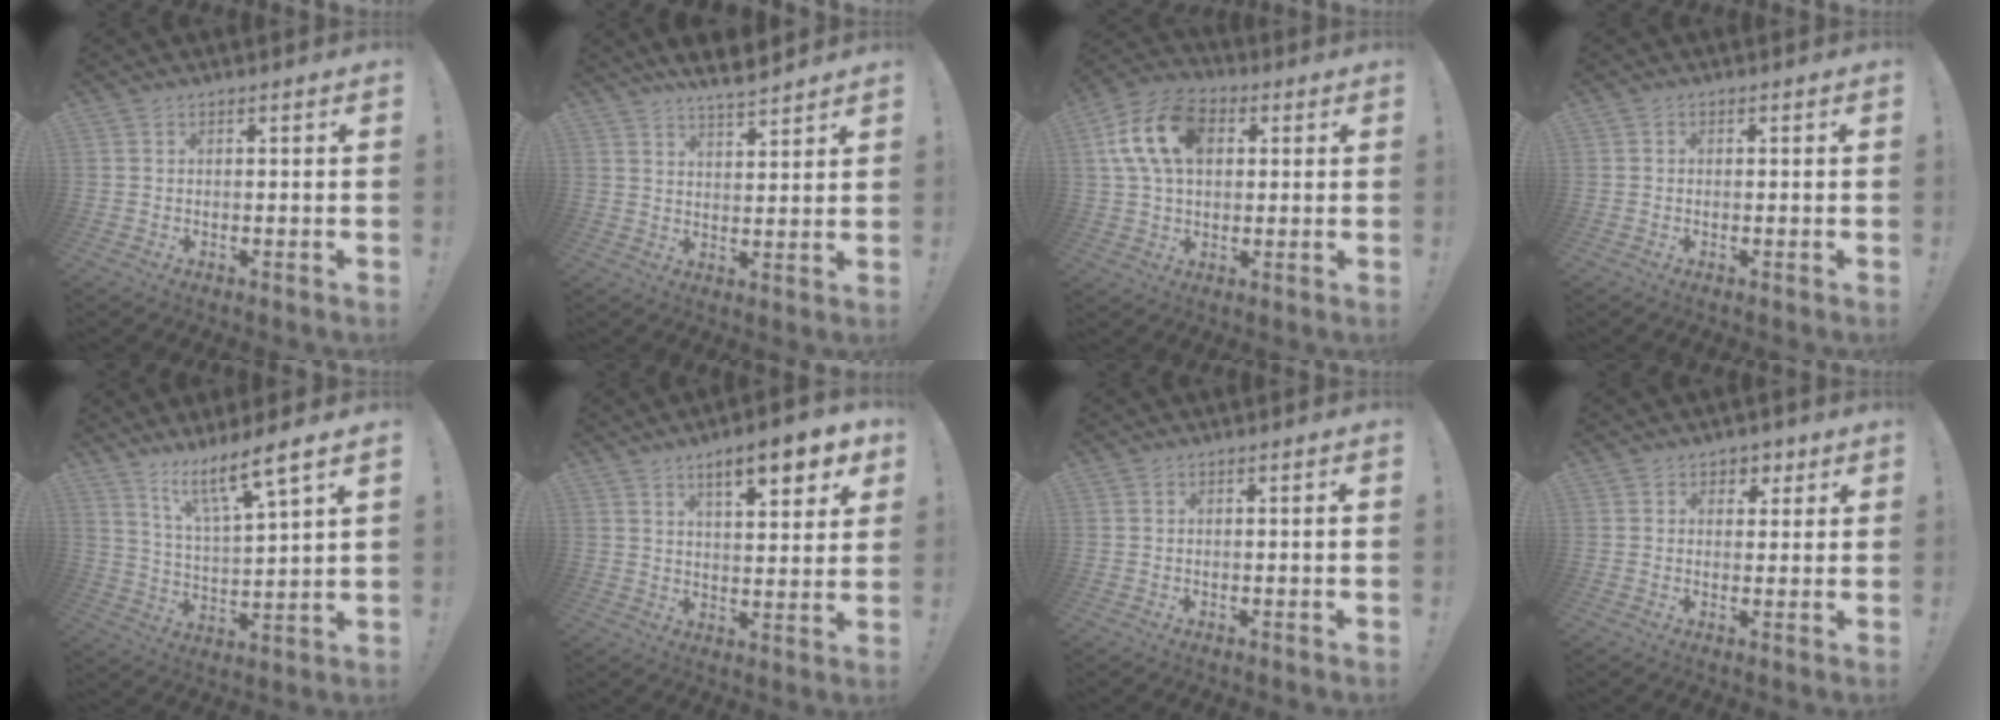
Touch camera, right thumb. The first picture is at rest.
{"total": 6.9, "force": [6.3, 1.1, 2.7], "torque": [-0.051, -0.035, 0.115]}
{"total": 16.1, "force": [4.1, 10.9, 11.1], "torque": [-0.207, 0.009, 0.078]}
{"total": 0.6, "force": [-0.1, 0.6, 0.1], "torque": [-0.003, 0.003, -0.002]}
{"total": 10.9, "force": [8.2, 0.5, 7.2], "torque": [-0.119, -0.055, 0.130]}
{"total": 10.8, "force": [6.5, 2.7, 8.2], "torque": [-0.111, -0.033, 0.104]}
{"total": 0.7, "force": [0.0, -0.2, 0.7], "torque": [-0.015, 0.001, 0.000]}
{"total": 4.0, "force": [1.9, 3.4, 0.9], "torque": [0.008, -0.011, 0.030]}